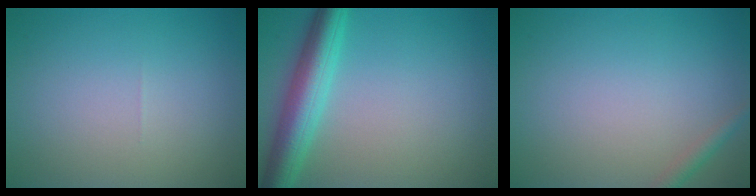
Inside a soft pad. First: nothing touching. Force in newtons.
{"total": 5.5, "press": 5.5, "slide": 0.2}
{"total": 1.2, "press": 1.2, "slide": 0.0}